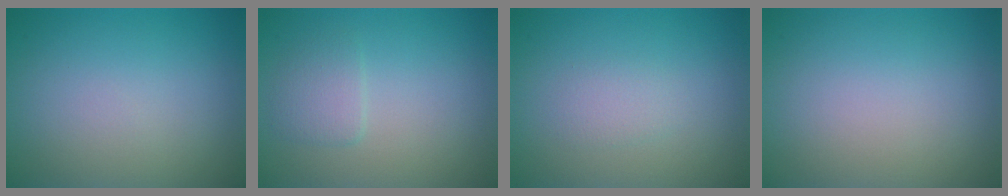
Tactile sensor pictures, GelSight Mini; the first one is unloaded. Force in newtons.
{"total": 1.6, "press": 1.6, "slide": 0.3}
{"total": 1.1, "press": 1.1, "slide": 0.1}
{"total": 0.0}